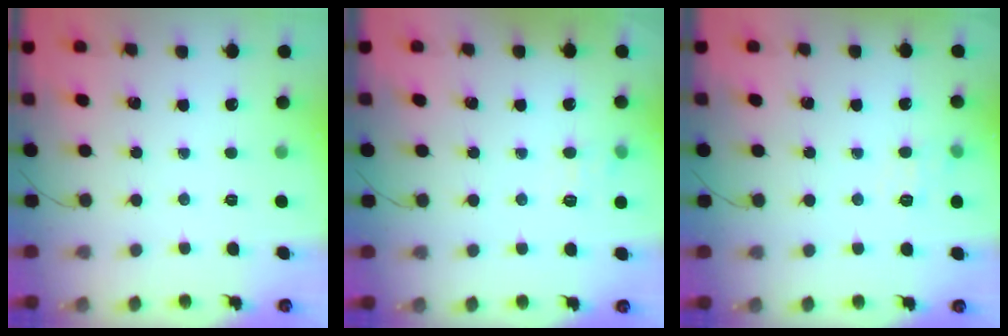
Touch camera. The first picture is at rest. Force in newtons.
{"total": 6.8, "press": 6.6, "slide": 1.8}
{"total": 6.8, "press": 6.6, "slide": 1.5}